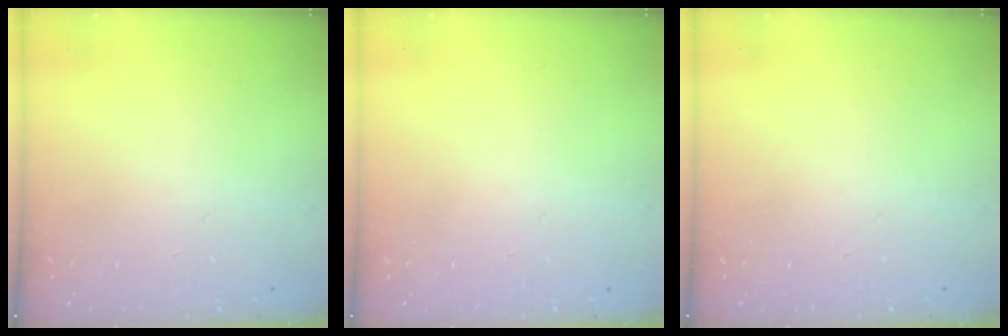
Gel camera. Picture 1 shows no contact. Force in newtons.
{"total": 0.0}
{"total": 0.0}